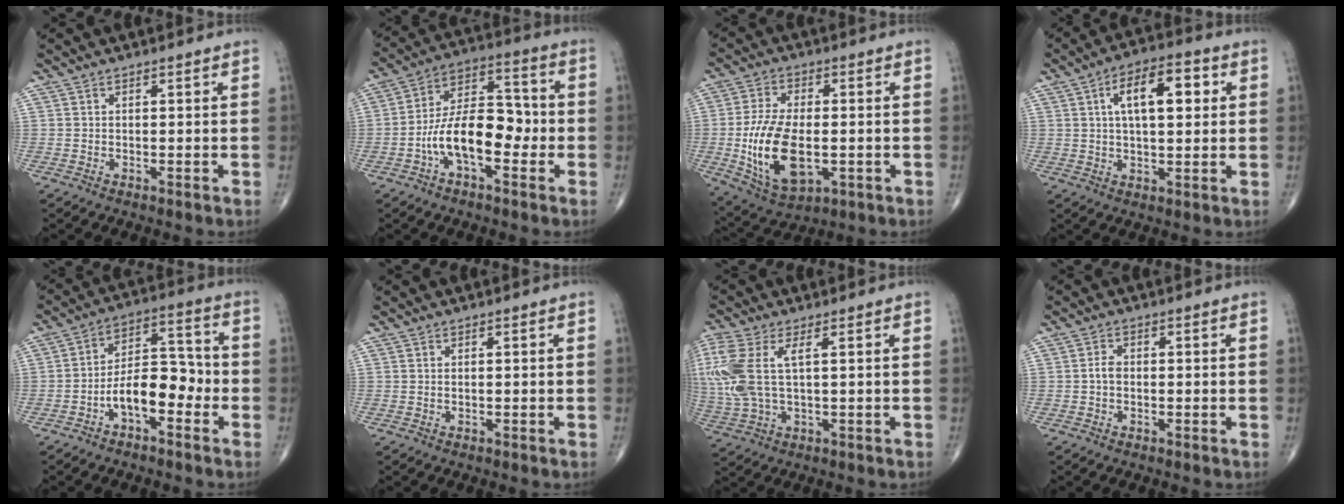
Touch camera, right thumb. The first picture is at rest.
{"total": 13.7, "force": [-3.8, 7.0, 11.1], "torque": [-0.182, 0.047, -0.074]}
{"total": 15.6, "force": [-2.4, 8.2, 13.1], "torque": [-0.252, -0.005, -0.030]}
{"total": 11.6, "force": [3.0, 5.2, 9.9], "torque": [-0.144, 0.012, 0.044]}
{"total": 10.4, "force": [-3.9, 5.4, 8.0], "torque": [-0.115, 0.047, -0.072]}
{"total": 0.0}
{"total": 12.5, "force": [2.6, 5.6, 10.9], "torque": [-0.300, 0.009, 0.061]}
{"total": 1.9, "force": [-0.3, 1.3, 1.4], "torque": [-0.021, 0.005, -0.009]}